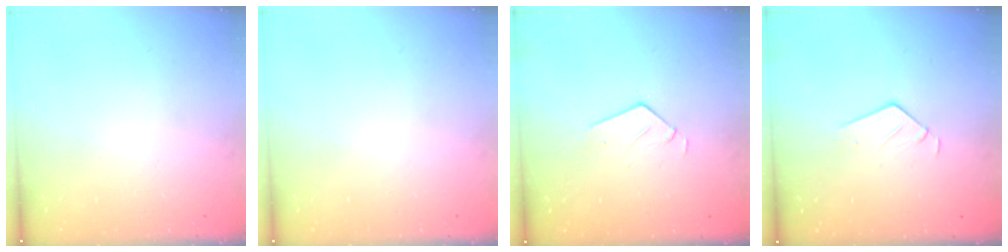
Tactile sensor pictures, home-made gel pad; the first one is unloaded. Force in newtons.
{"total": 0.0}
{"total": 2.6, "press": 2.6, "slide": 0.2}
{"total": 4.2, "press": 4.2, "slide": 0.3}